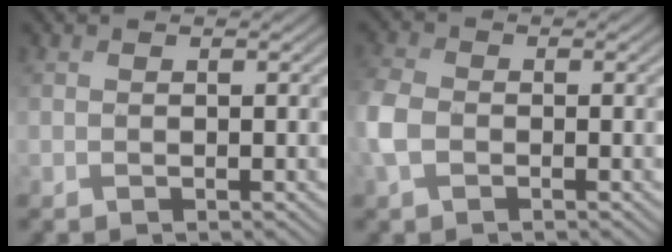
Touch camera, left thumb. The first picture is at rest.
{"total": 3.9, "force": [-1.7, 2.5, 2.4], "torque": [-0.070, -0.001, -0.047]}